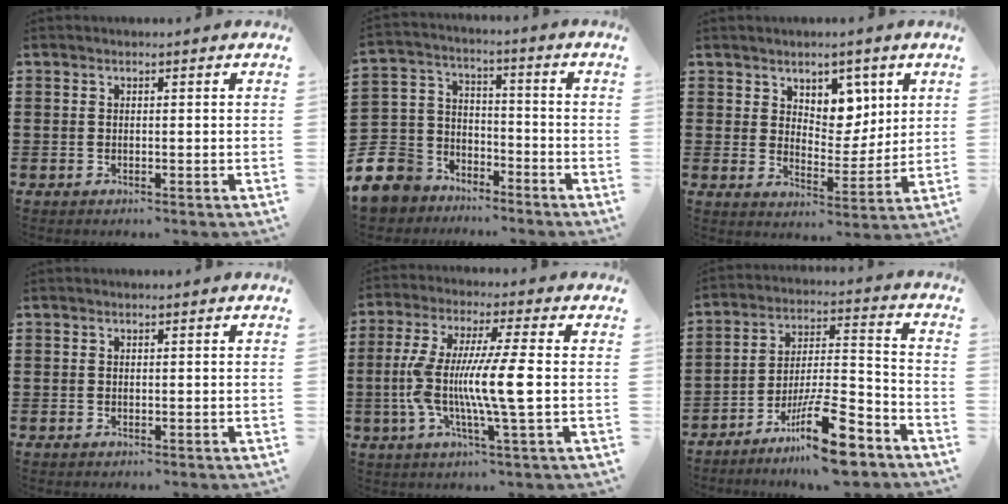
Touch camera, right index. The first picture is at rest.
{"total": 9.0, "force": [-6.5, 6.0, 1.5], "torque": [-0.087, 0.008, -0.132]}
{"total": 5.8, "force": [3.7, 4.1, 1.7], "torque": [-0.041, -0.006, 0.063]}
{"total": 0.0}
{"total": 11.1, "force": [-1.4, 0.8, 11.0], "torque": [-0.227, -0.014, -0.036]}
{"total": 13.8, "force": [-9.6, 3.0, 9.5], "torque": [-0.164, 0.036, -0.170]}